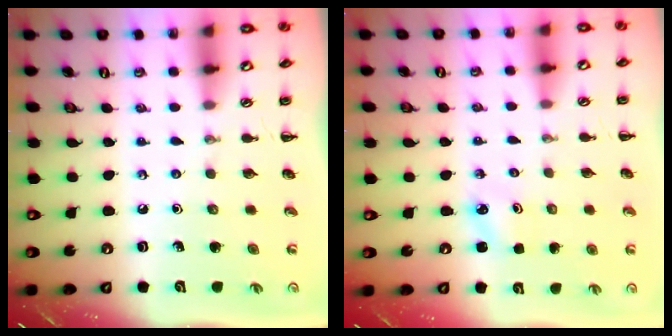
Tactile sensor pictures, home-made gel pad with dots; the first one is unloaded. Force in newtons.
{"total": 1.9, "press": 1.8, "slide": 0.4}